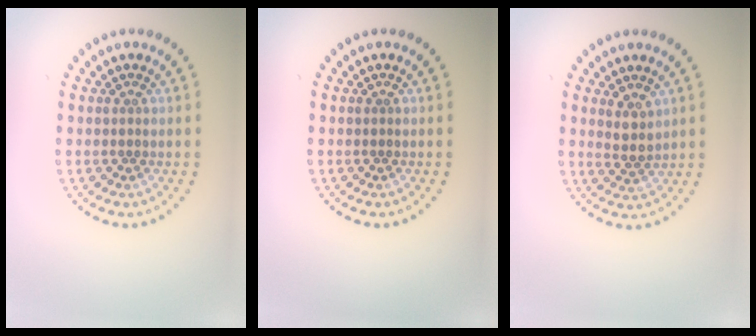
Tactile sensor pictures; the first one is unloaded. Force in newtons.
{"total": 0.0}
{"total": 2.0, "press": 1.7, "slide": 1.2}